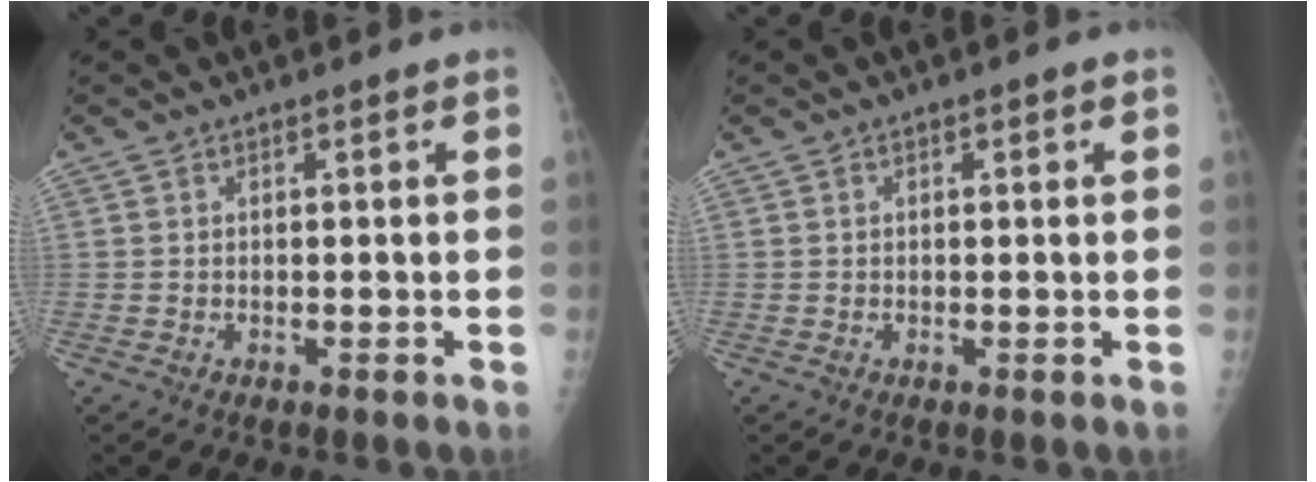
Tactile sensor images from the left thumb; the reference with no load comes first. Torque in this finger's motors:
{"motor_torque": [-0.13, 0.04, -0.40, -0.18, 0.01]}